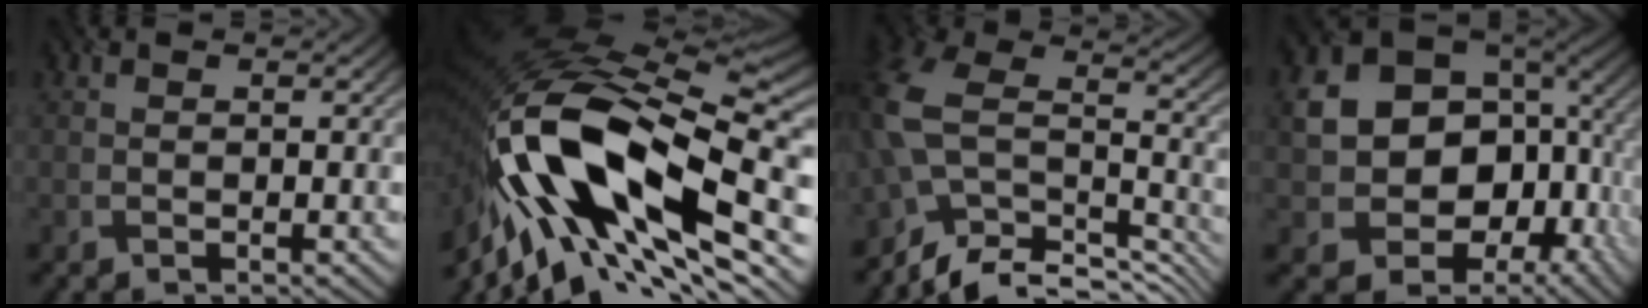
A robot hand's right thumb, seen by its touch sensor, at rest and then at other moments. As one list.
[{"total": 20.2, "force": [-6.6, 9.9, 16.4], "torque": [-0.331, -0.033, -0.106]}, {"total": 11.5, "force": [-5.5, 6.9, 7.3], "torque": [-0.156, -0.015, -0.104]}, {"total": 17.2, "force": [-0.2, 13.2, 11.0], "torque": [-0.197, -0.034, 0.032]}]